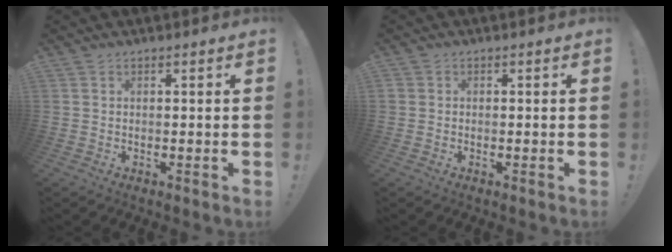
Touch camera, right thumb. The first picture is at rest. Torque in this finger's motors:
{"motor_torque": [0.21, 0.03, 0.00, -0.25, 0.00]}